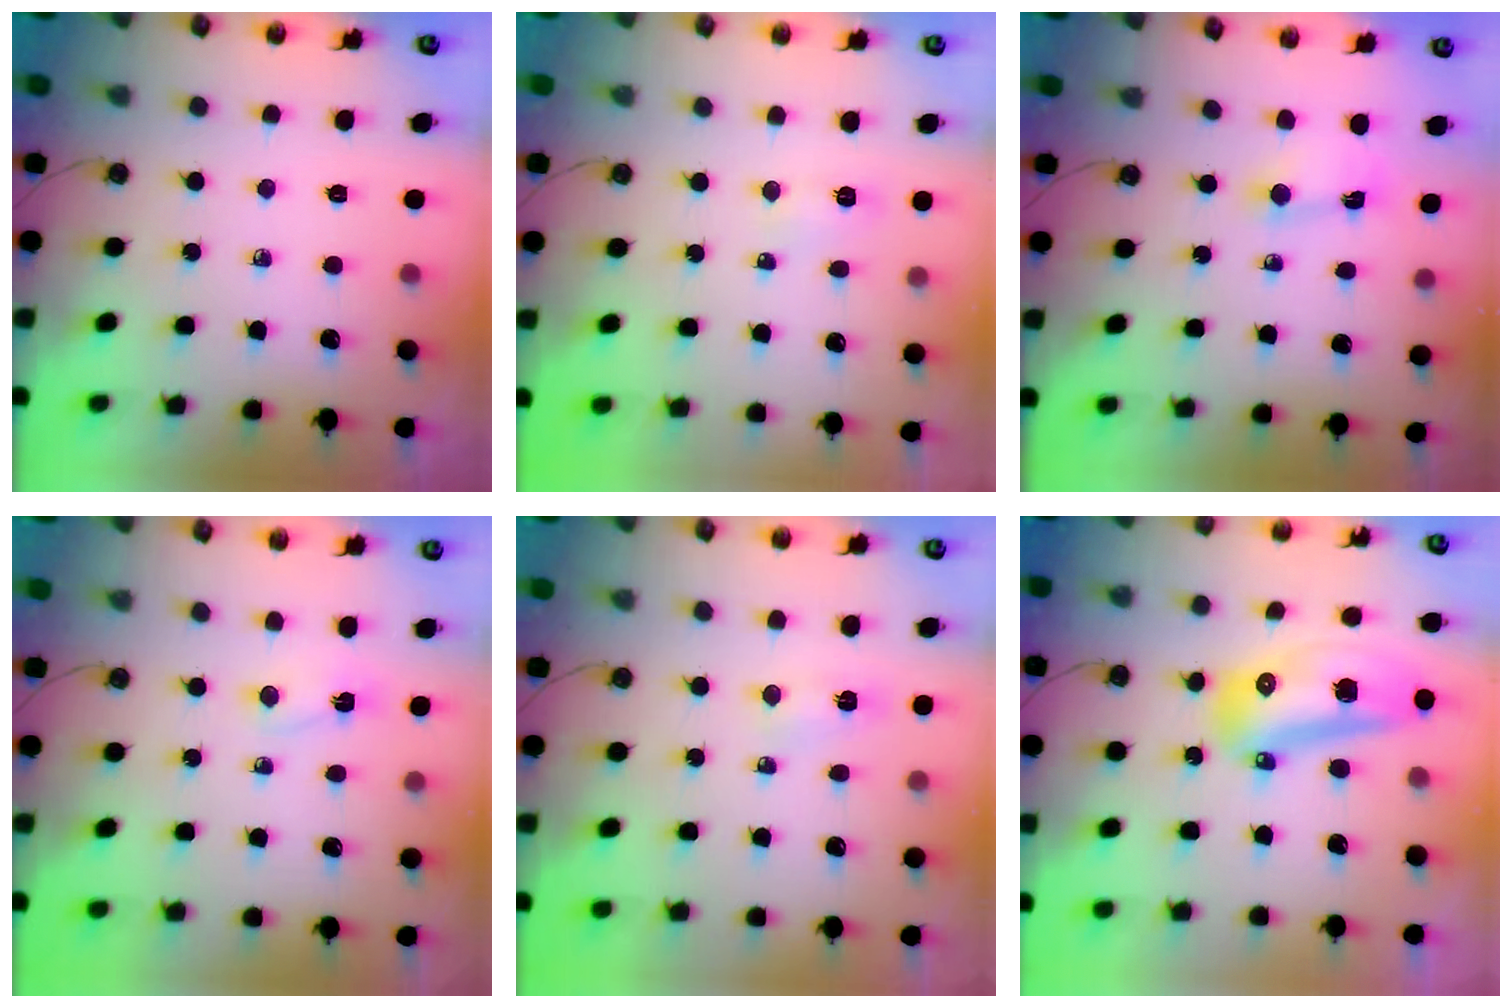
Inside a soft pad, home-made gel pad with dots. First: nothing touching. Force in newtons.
{"total": 4.0, "press": 4.0, "slide": 0.4}
{"total": 2.0, "press": 2.0, "slide": 0.1}
{"total": 2.8, "press": 2.7, "slide": 0.5}
{"total": 4.2, "press": 4.1, "slide": 0.5}
{"total": 14.6, "press": 14.5, "slide": 1.7}